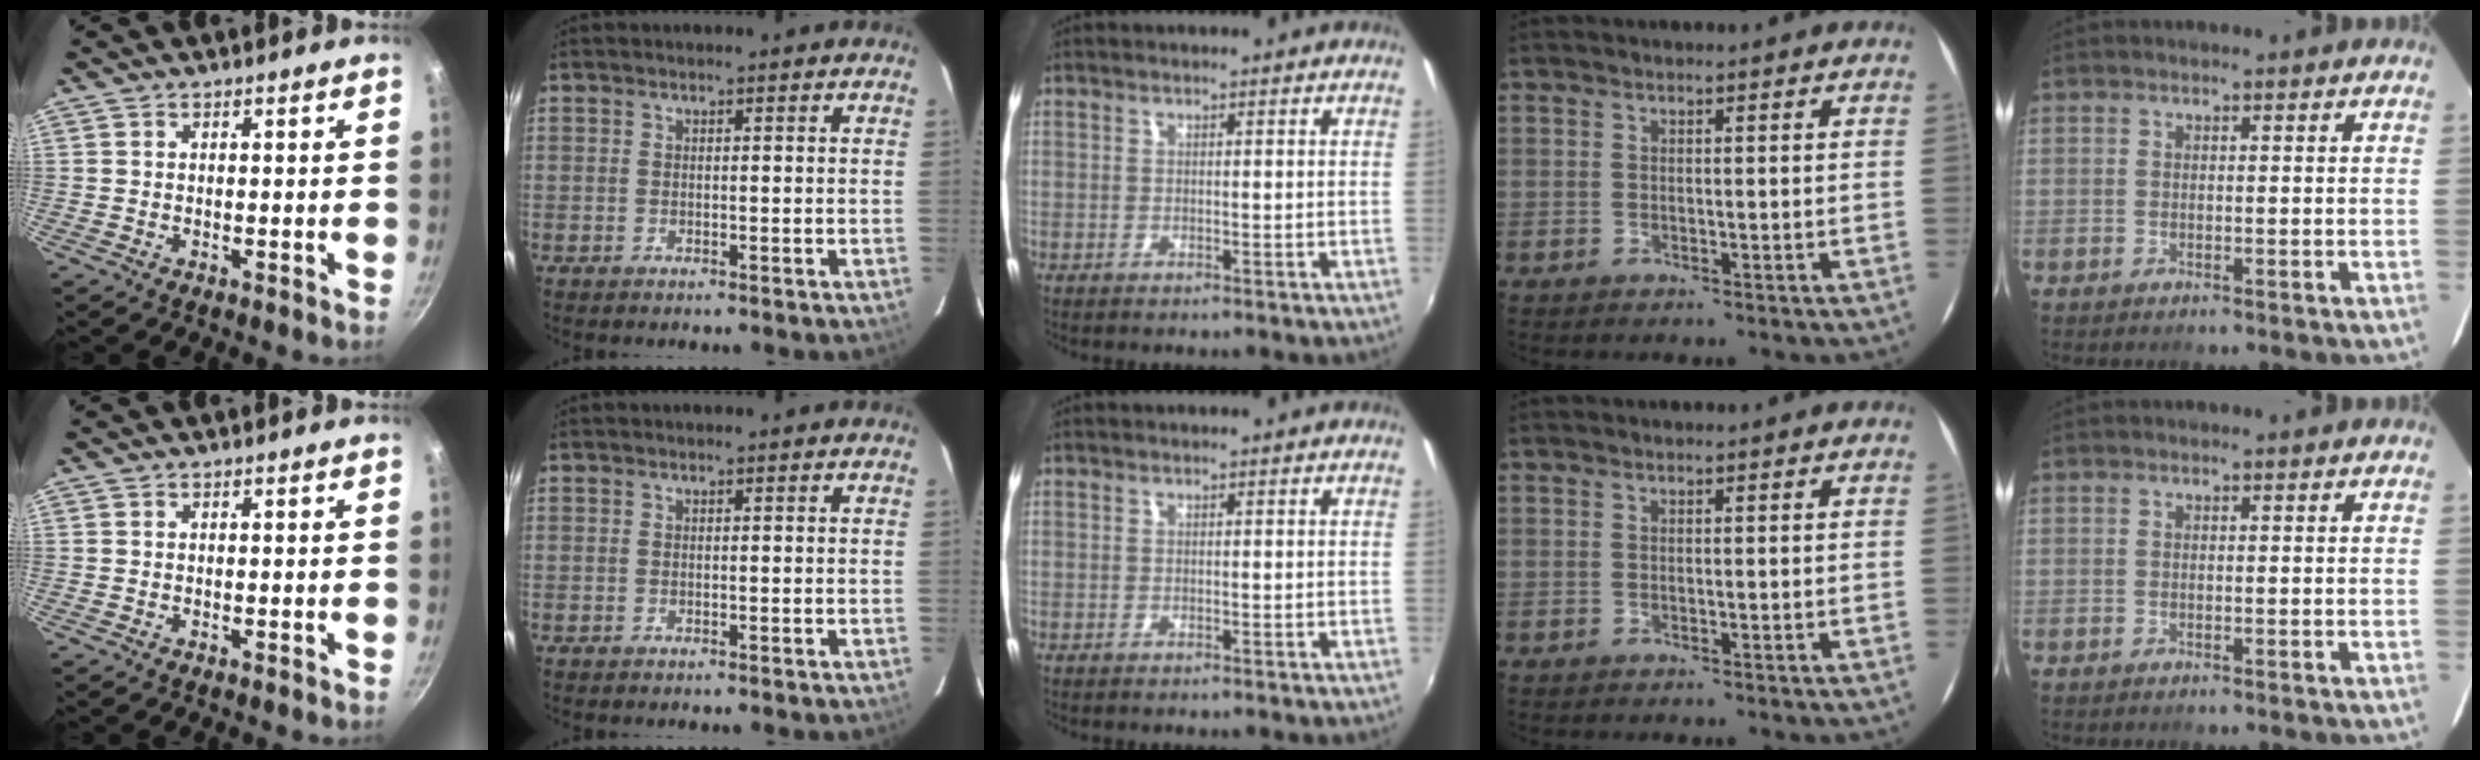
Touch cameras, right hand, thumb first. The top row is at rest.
{}